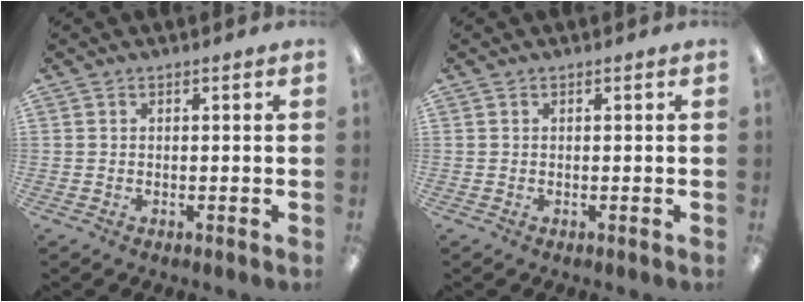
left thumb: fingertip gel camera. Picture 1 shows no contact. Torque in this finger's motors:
{"motor_torque": [-0.15, 0.12, -0.14, 0.08, 0.00]}